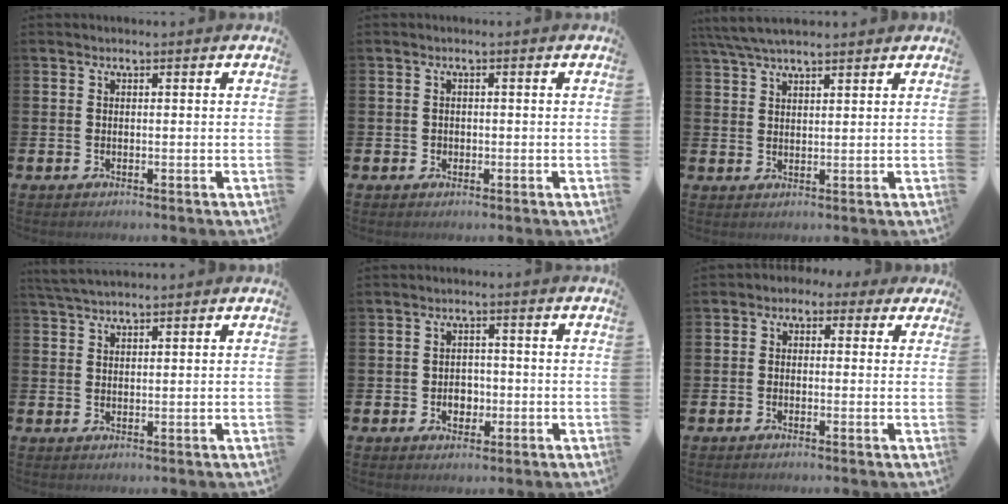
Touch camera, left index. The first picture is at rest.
{"total": 0.8, "force": [0.0, 0.8, 0.1], "torque": [0.007, 0.003, -0.004]}
{"total": 4.9, "force": [4.3, 1.0, 2.1], "torque": [-0.051, -0.008, 0.081]}
{"total": 3.0, "force": [2.7, 0.5, 1.1], "torque": [-0.026, -0.003, 0.051]}
{"total": 2.7, "force": [-0.7, 2.2, 1.4], "torque": [-0.012, -0.003, -0.021]}
{"total": 1.5, "force": [-0.6, 1.3, 0.4], "torque": [-0.021, 0.011, -0.016]}